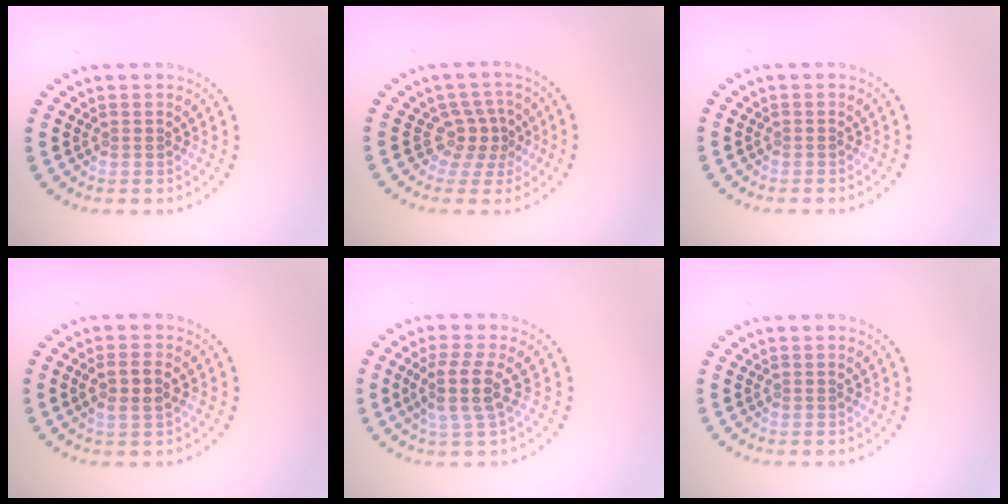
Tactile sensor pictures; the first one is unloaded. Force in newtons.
{"total": 2.6, "press": 1.8, "slide": 1.9}
{"total": 0.0}
{"total": 2.3, "press": 2.2, "slide": 0.7}
{"total": 3.6, "press": 2.9, "slide": 2.1}
{"total": 0.0}